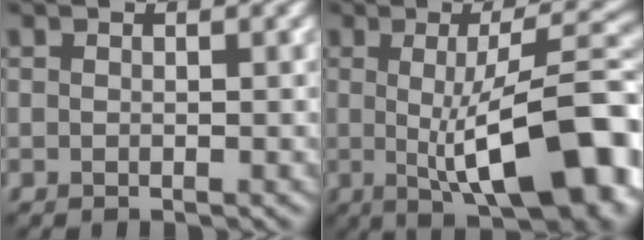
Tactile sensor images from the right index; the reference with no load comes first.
{"total": 12.7, "force": [-1.1, 3.5, 12.1], "torque": [-0.142, 0.003, -0.019]}